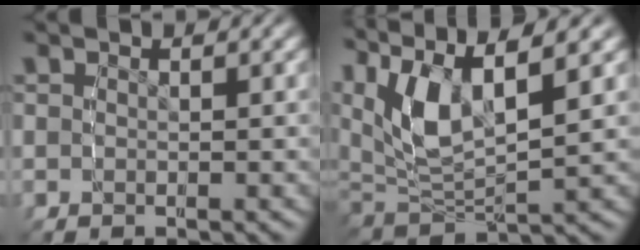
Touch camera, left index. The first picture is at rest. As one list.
[{"total": 8.8, "force": [2.6, 5.4, 6.4], "torque": [-0.159, -0.004, 0.041]}]